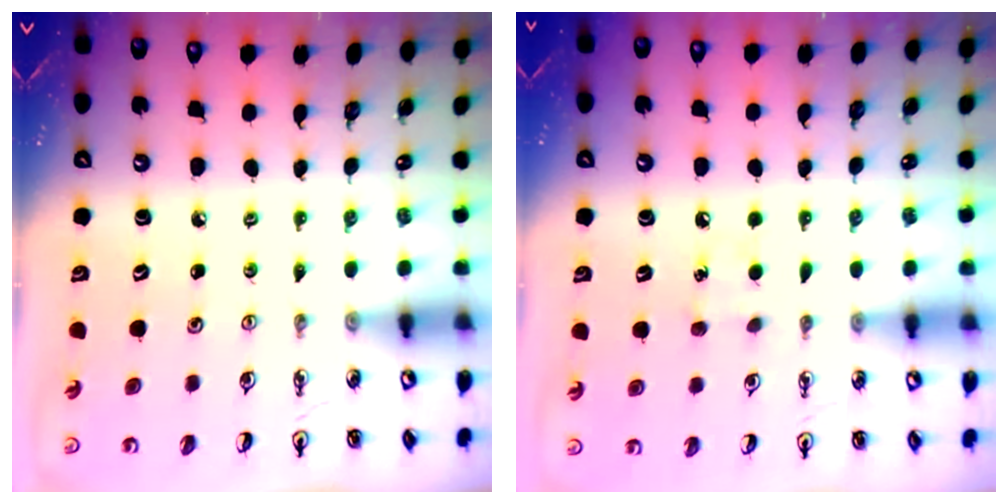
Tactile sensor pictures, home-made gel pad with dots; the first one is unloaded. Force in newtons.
{"total": 6.1, "press": 6.1, "slide": 0.7}